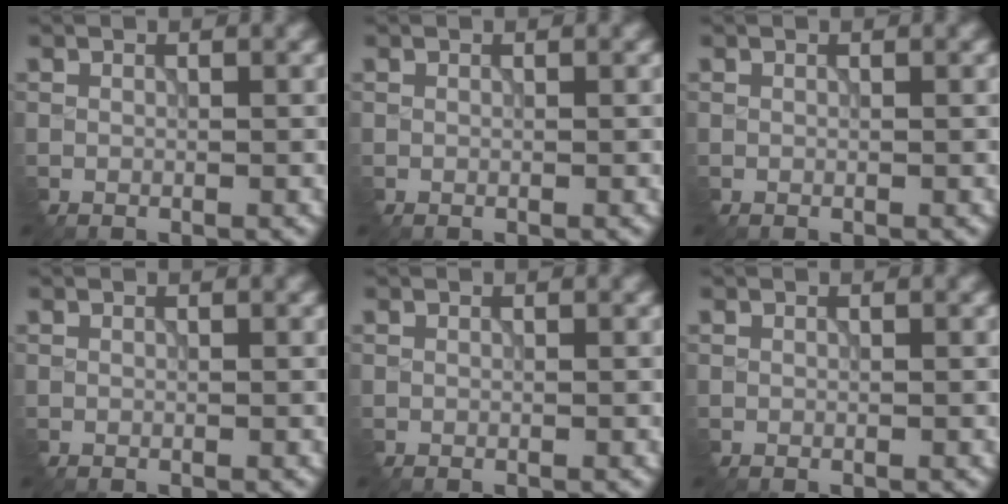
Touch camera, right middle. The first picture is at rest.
{"total": 0.0}
{"total": 0.0}
{"total": 0.0}
{"total": 0.0}
{"total": 0.0}